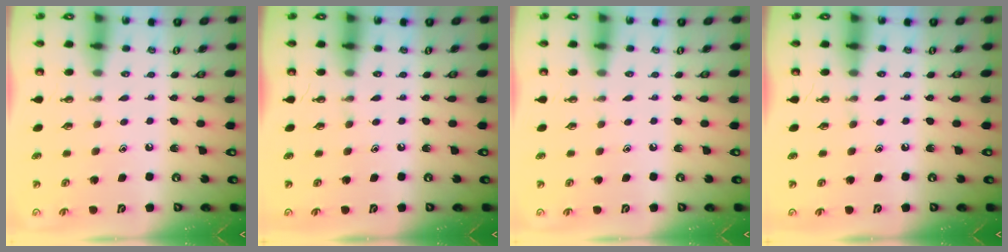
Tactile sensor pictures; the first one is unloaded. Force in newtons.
{"total": 0.0}
{"total": 0.0}
{"total": 0.0}